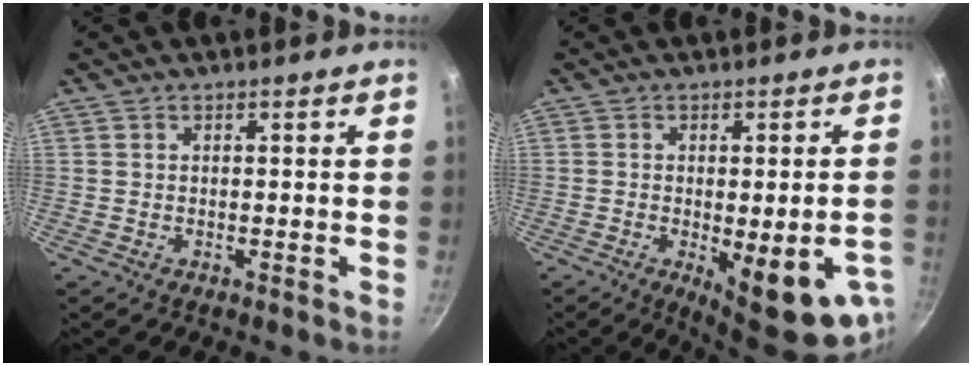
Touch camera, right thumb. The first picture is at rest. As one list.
[{"total": 16.0, "force": [-5.3, 4.8, 14.3], "torque": [-0.159, -0.013, -0.054]}]